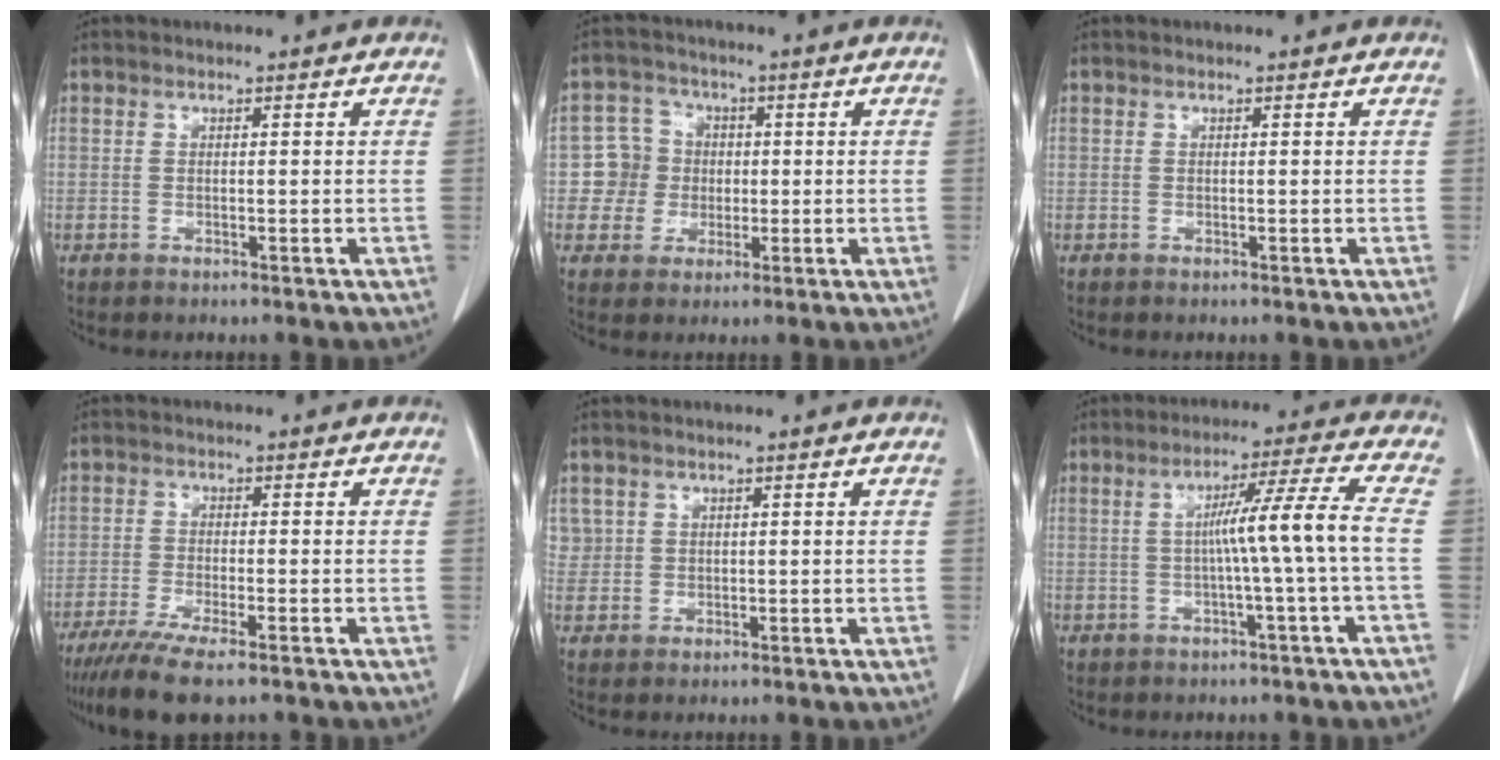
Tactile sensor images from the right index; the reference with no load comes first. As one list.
[{"total": 6.7, "force": [-0.2, 6.7, 0.7], "torque": [-0.015, 0.024, 0.001]}, {"total": 0.0}, {"total": 8.8, "force": [-6.6, 0.8, 5.7], "torque": [-0.092, -0.021, -0.103]}, {"total": 2.3, "force": [1.1, 2.0, -0.1], "torque": [0.022, 0.006, 0.019]}, {"total": 8.1, "force": [-0.7, -2.3, 7.8], "torque": [-0.128, 0.014, -0.004]}]